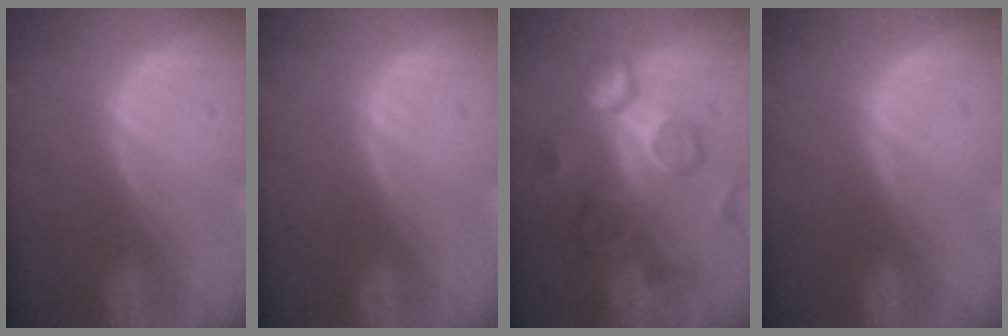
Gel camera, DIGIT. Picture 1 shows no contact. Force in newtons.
{"total": 0.0}
{"total": 10.5, "press": 9.2, "slide": 5.1}
{"total": 0.0}